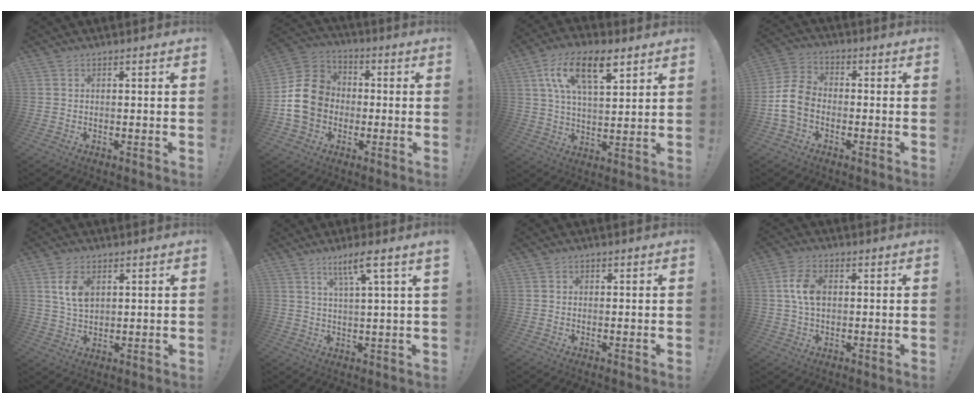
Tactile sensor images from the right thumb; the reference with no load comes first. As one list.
[{"total": 15.3, "force": [-0.8, 13.2, 7.7], "torque": [-0.137, 0.026, -0.007]}, {"total": 15.2, "force": [7.3, 6.7, 11.5], "torque": [-0.209, -0.012, 0.126]}, {"total": 9.8, "force": [-2.9, 7.2, 6.0], "torque": [-0.125, 0.027, -0.048]}, {"total": 7.4, "force": [3.0, 4.7, 4.9], "torque": [-0.078, -0.015, 0.052]}, {"total": 7.2, "force": [4.0, -0.6, 5.9], "torque": [-0.098, -0.014, 0.060]}, {"total": 0.7, "force": [0.2, 0.6, 0.3], "torque": [-0.003, 0.001, 0.003]}, {"total": 8.0, "force": [1.1, 5.3, 5.9], "torque": [-0.109, 0.005, 0.020]}]